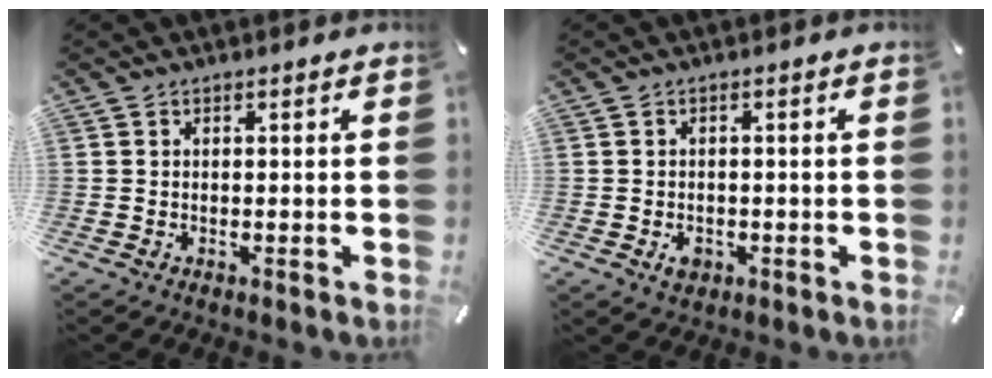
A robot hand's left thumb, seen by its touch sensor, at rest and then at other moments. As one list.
[{"total": 3.1, "force": [-1.1, 2.4, 1.6], "torque": [-0.018, 0.003, -0.019]}]